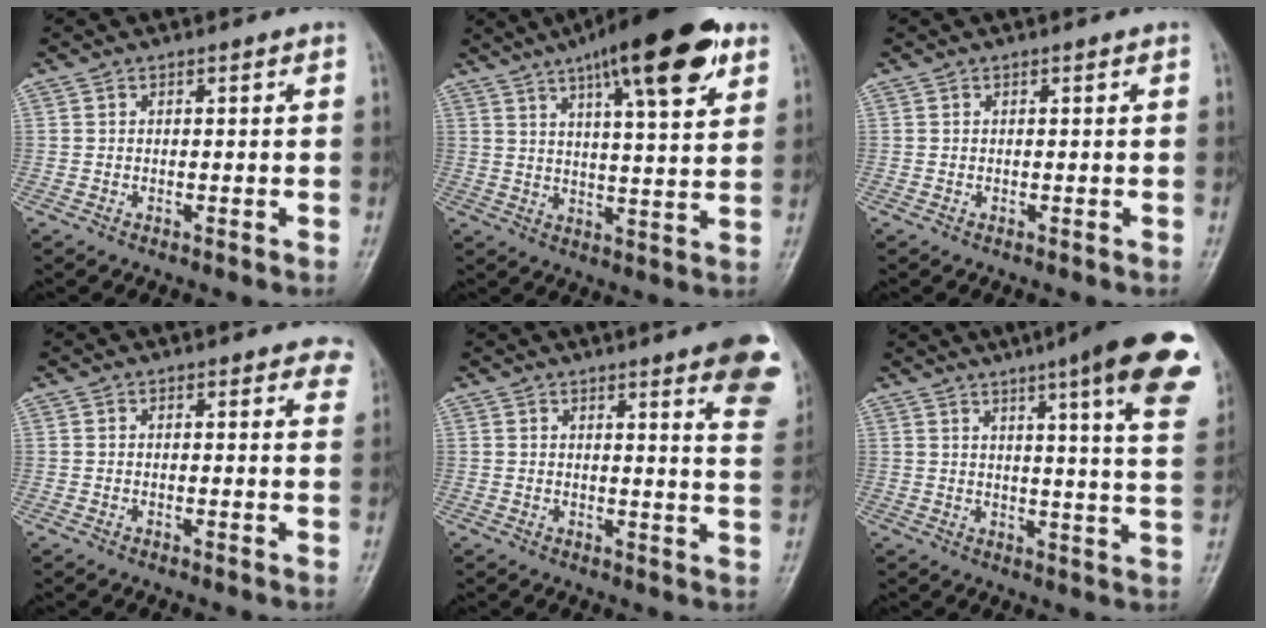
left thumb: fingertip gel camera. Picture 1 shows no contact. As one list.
[{"total": 18.4, "force": [10.1, 4.7, 14.7], "torque": [-0.199, -0.024, 0.148]}, {"total": 0.0}, {"total": 4.0, "force": [3.0, 1.6, 2.1], "torque": [0.002, -0.008, 0.023]}, {"total": 12.6, "force": [7.4, 2.1, 9.9], "torque": [-0.092, -0.033, 0.073]}, {"total": 20.7, "force": [11.8, 2.9, 16.7], "torque": [-0.200, -0.036, 0.134]}]